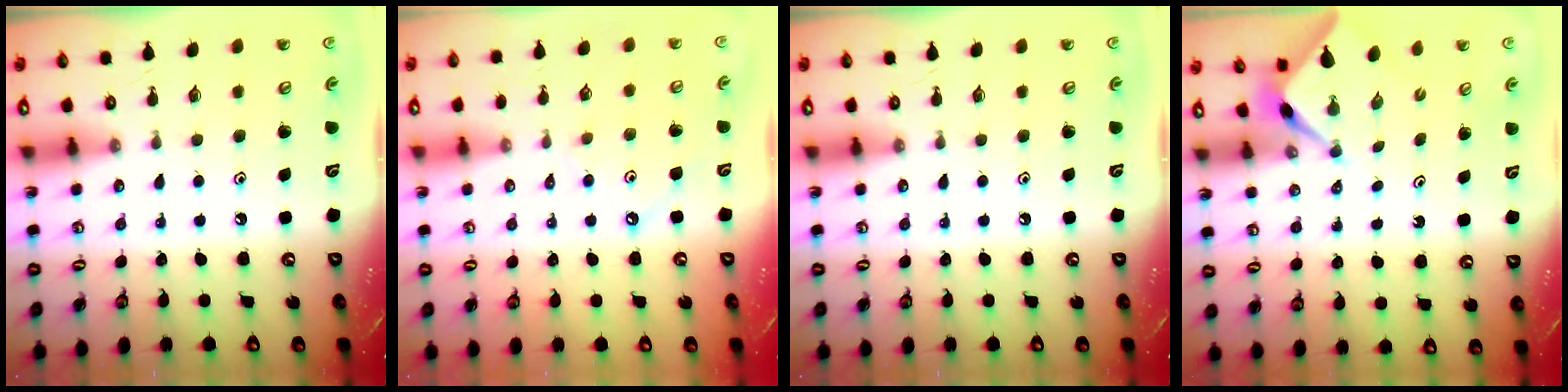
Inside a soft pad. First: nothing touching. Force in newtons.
{"total": 1.0, "press": 0.9, "slide": 0.2}
{"total": 0.0}
{"total": 2.2, "press": 2.2, "slide": 0.2}